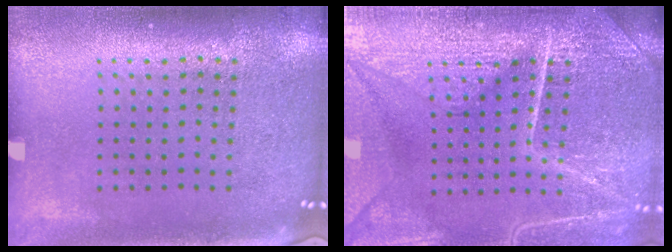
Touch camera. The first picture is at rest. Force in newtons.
{"total": 6.9, "press": 6.8, "slide": 0.8}